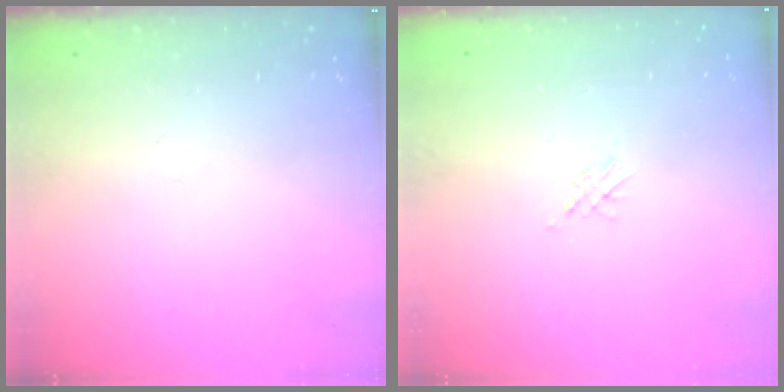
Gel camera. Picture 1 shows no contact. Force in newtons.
{"total": 1.4, "press": 1.4, "slide": 0.2}